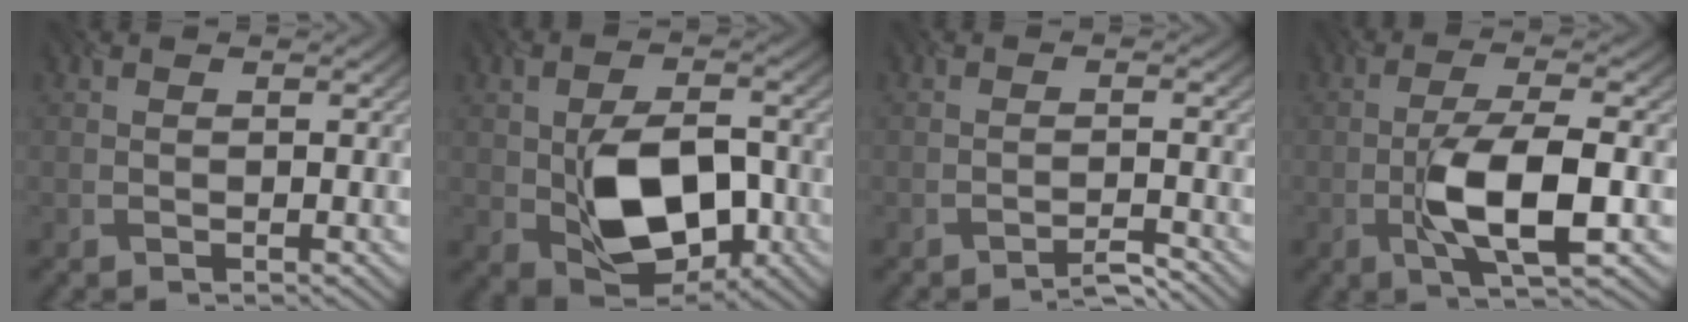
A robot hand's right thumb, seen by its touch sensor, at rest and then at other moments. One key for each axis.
{"total": 10.6, "fx": -2.6, "fy": 6.7, "fz": 7.8, "tx": -0.143, "ty": -0.010, "tz": -0.037}
{"total": 2.8, "fx": -2.7, "fy": 0.0, "fz": 0.4, "tx": -0.001, "ty": 0.010, "tz": -0.052}
{"total": 8.3, "fx": -2.5, "fy": 2.5, "fz": 7.5, "tx": -0.138, "ty": 0.004, "tz": -0.045}